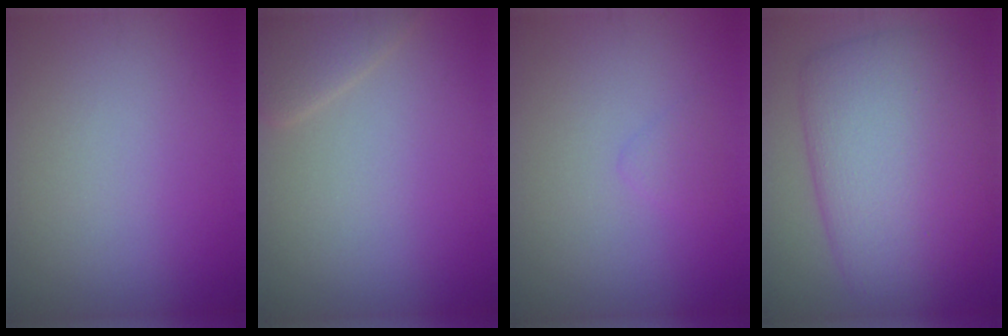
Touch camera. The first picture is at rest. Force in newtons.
{"total": 2.2, "press": 2.2, "slide": 0.2}
{"total": 0.9, "press": 0.9, "slide": 0.1}
{"total": 10.3, "press": 10.3, "slide": 0.3}